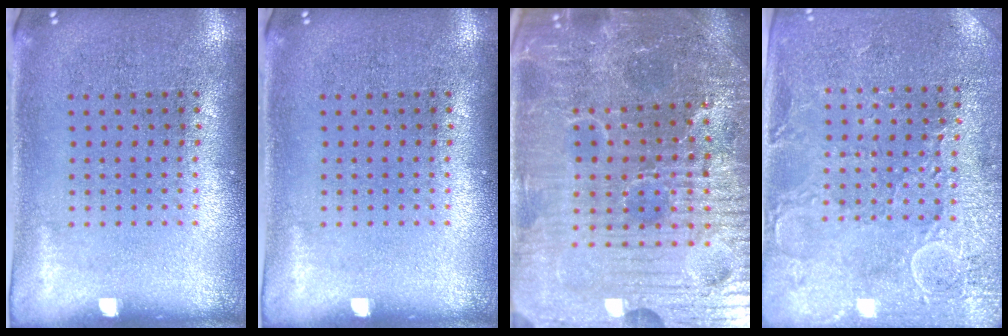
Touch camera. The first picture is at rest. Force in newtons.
{"total": 0.0}
{"total": 6.1, "press": 5.8, "slide": 2.0}
{"total": 2.9, "press": 2.8, "slide": 0.4}